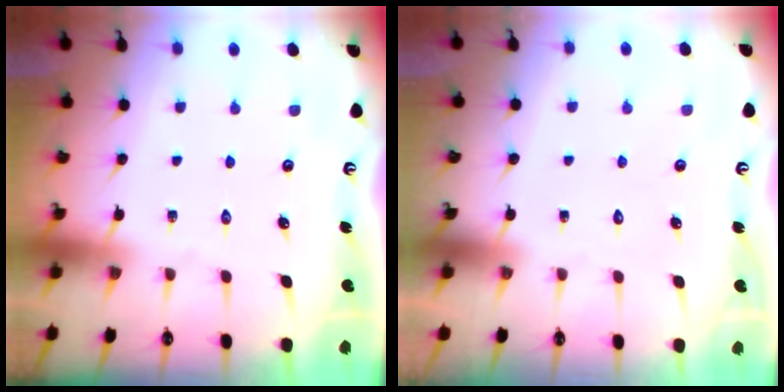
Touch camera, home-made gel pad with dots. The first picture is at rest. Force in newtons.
{"total": 1.7, "press": 1.7, "slide": 0.1}